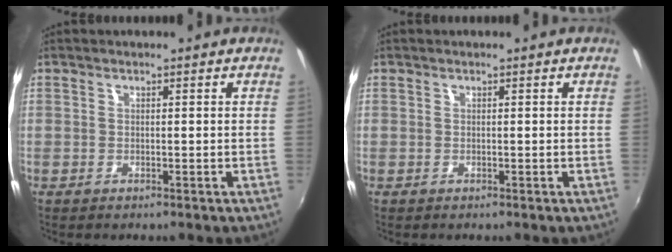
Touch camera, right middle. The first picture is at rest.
{"total": 0.0}